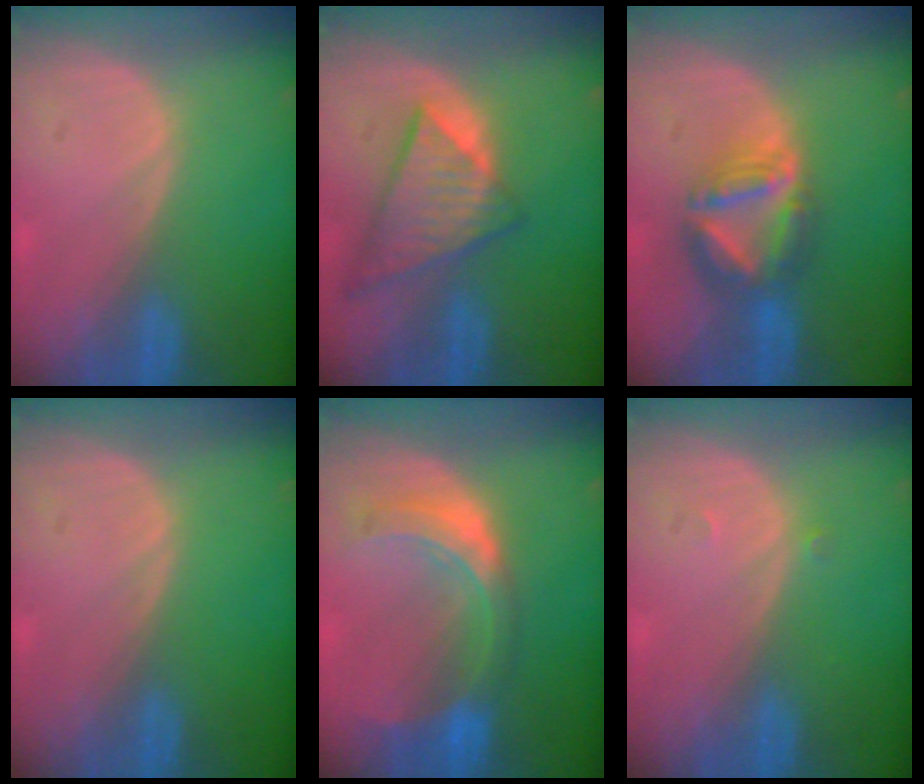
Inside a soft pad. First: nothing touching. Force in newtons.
{"total": 9.0, "press": 7.8, "slide": 4.4}
{"total": 7.6, "press": 6.7, "slide": 3.6}
{"total": 0.0}
{"total": 8.2, "press": 7.3, "slide": 3.8}
{"total": 0.7, "press": 0.5, "slide": 0.5}